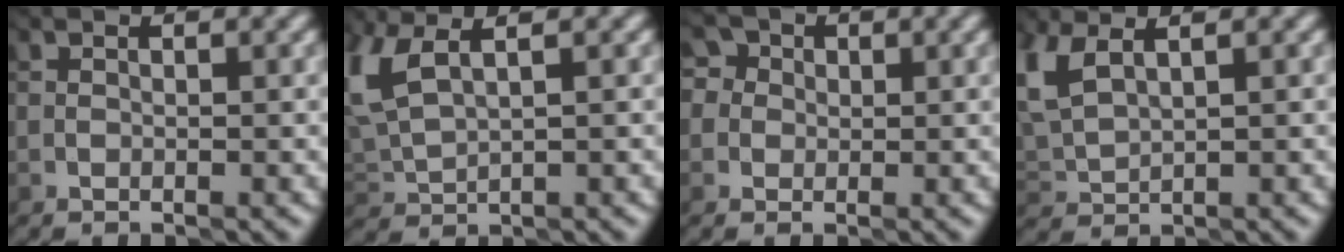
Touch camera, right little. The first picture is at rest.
{"total": 5.0, "force": [1.8, 2.4, 4.0], "torque": [-0.124, 0.007, 0.044]}
{"total": 4.7, "force": [1.5, 4.3, 1.4], "torque": [-0.023, 0.035, 0.001]}
{"total": 4.0, "force": [1.8, 2.0, 2.9], "torque": [-0.093, 0.008, 0.046]}